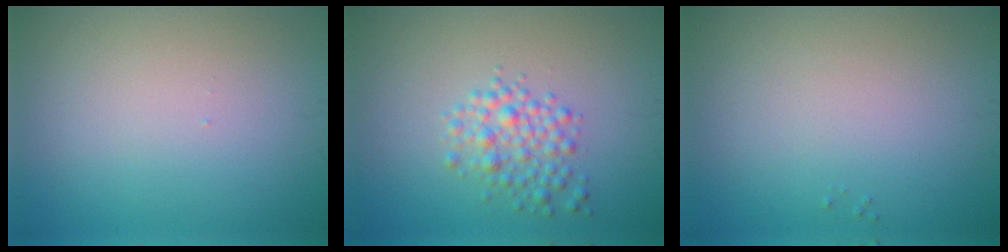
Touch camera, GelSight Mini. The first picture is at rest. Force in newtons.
{"total": 2.8, "press": 2.8, "slide": 0.1}
{"total": 0.0}